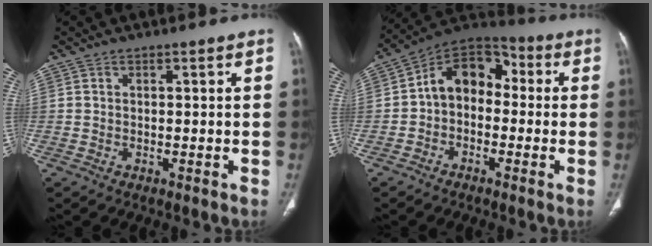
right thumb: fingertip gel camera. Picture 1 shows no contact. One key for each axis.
{"total": 10.7, "fx": -0.5, "fy": 7.9, "fz": 7.3, "tx": -0.087, "ty": 0.043, "tz": -0.029}